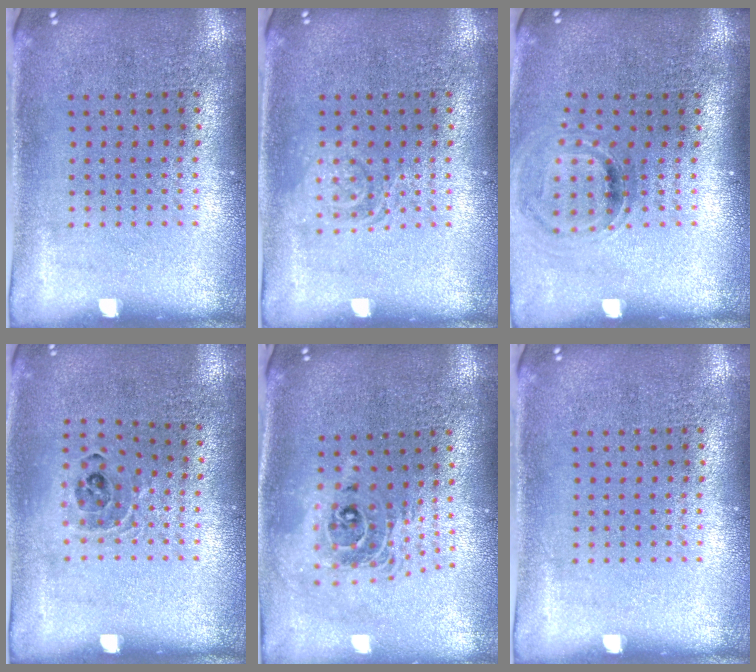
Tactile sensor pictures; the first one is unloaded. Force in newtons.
{"total": 1.6, "press": 1.6, "slide": 0.3}
{"total": 1.0, "press": 0.9, "slide": 0.4}
{"total": 0.8, "press": 0.8, "slide": 0.2}
{"total": 2.0, "press": 1.6, "slide": 1.3}
{"total": 0.0}